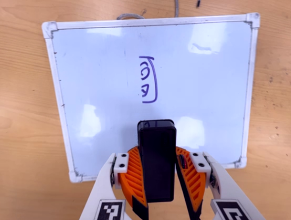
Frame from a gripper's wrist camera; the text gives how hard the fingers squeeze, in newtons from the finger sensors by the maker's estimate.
{"total": 8.8, "left": 8.9, "right": 8.7}